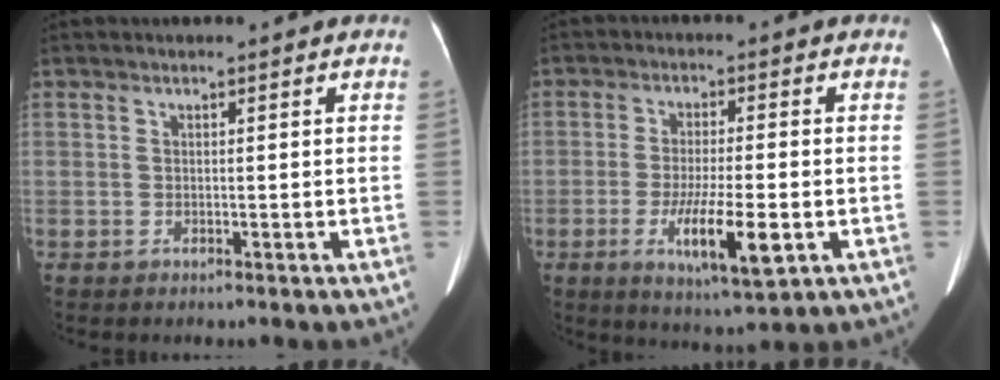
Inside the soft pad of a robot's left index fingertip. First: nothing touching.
{"total": 9.1, "force": [-2.9, 1.4, 8.5], "torque": [-0.152, -0.020, -0.046]}